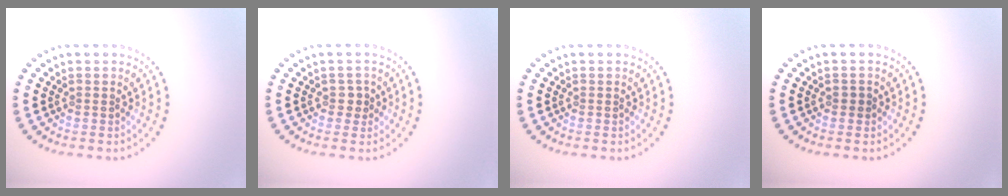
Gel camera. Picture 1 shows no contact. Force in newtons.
{"total": 0.8, "press": 0.7, "slide": 0.3}
{"total": 0.0}
{"total": 0.7, "press": 0.6, "slide": 0.2}